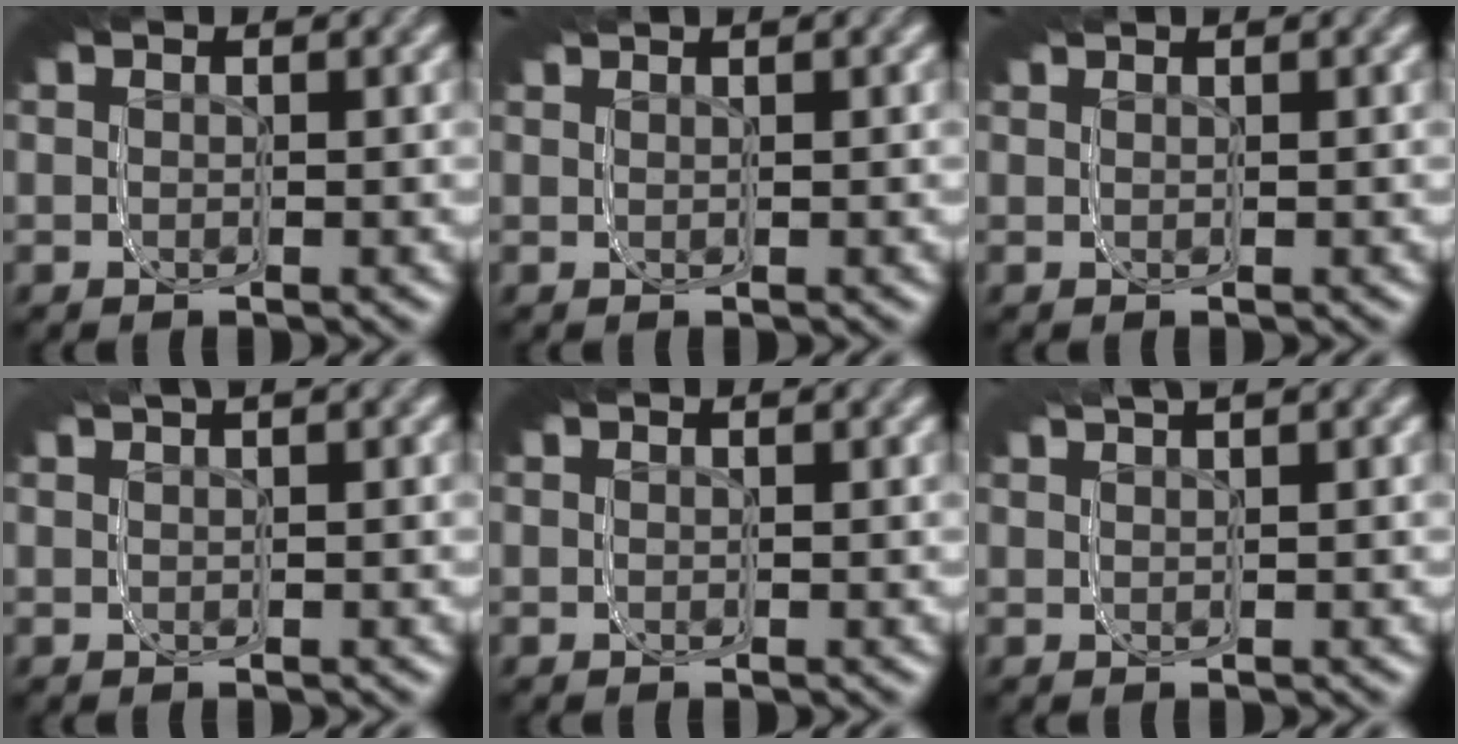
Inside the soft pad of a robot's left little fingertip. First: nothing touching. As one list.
[{"total": 1.0, "force": [0.6, 0.5, 0.6], "torque": [-0.025, 0.000, 0.011]}, {"total": 0.7, "force": [0.5, 0.2, 0.4], "torque": [-0.017, 0.000, 0.010]}, {"total": 0.5, "force": [0.1, -0.1, 0.5], "torque": [-0.020, 0.001, 0.007]}, {"total": 0.0}, {"total": 1.5, "force": [0.9, 0.6, 1.0], "torque": [-0.035, 0.006, 0.015]}]